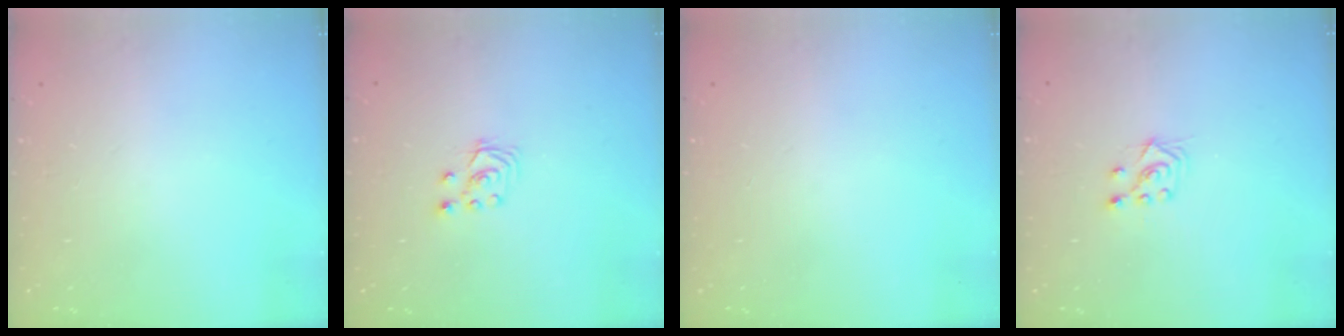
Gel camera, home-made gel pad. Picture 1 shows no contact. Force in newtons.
{"total": 2.8, "press": 2.7, "slide": 0.7}
{"total": 0.0}
{"total": 5.7, "press": 5.7, "slide": 0.8}